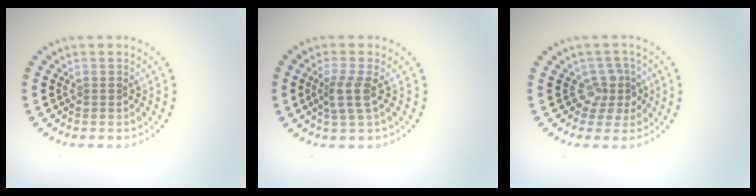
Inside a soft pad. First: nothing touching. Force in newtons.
{"total": 2.4, "press": 1.9, "slide": 1.5}
{"total": 2.6, "press": 1.9, "slide": 1.7}